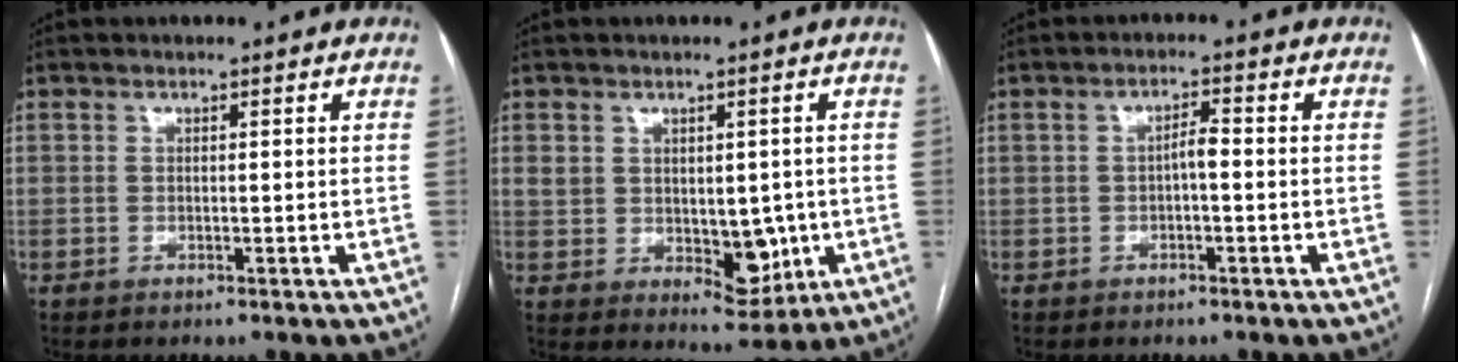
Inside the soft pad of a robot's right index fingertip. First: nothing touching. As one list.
[{"total": 7.6, "force": [-0.1, 5.0, 5.7], "torque": [-0.068, 0.002, 0.019]}, {"total": 2.3, "force": [-0.3, 0.6, 2.2], "torque": [-0.036, 0.008, -0.005]}]